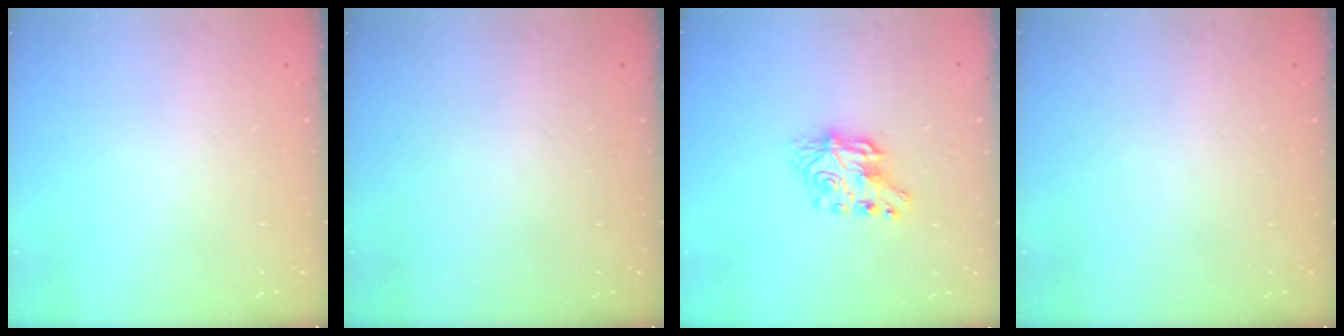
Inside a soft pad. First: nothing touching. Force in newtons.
{"total": 0.0}
{"total": 7.7, "press": 7.6, "slide": 0.7}
{"total": 0.0}